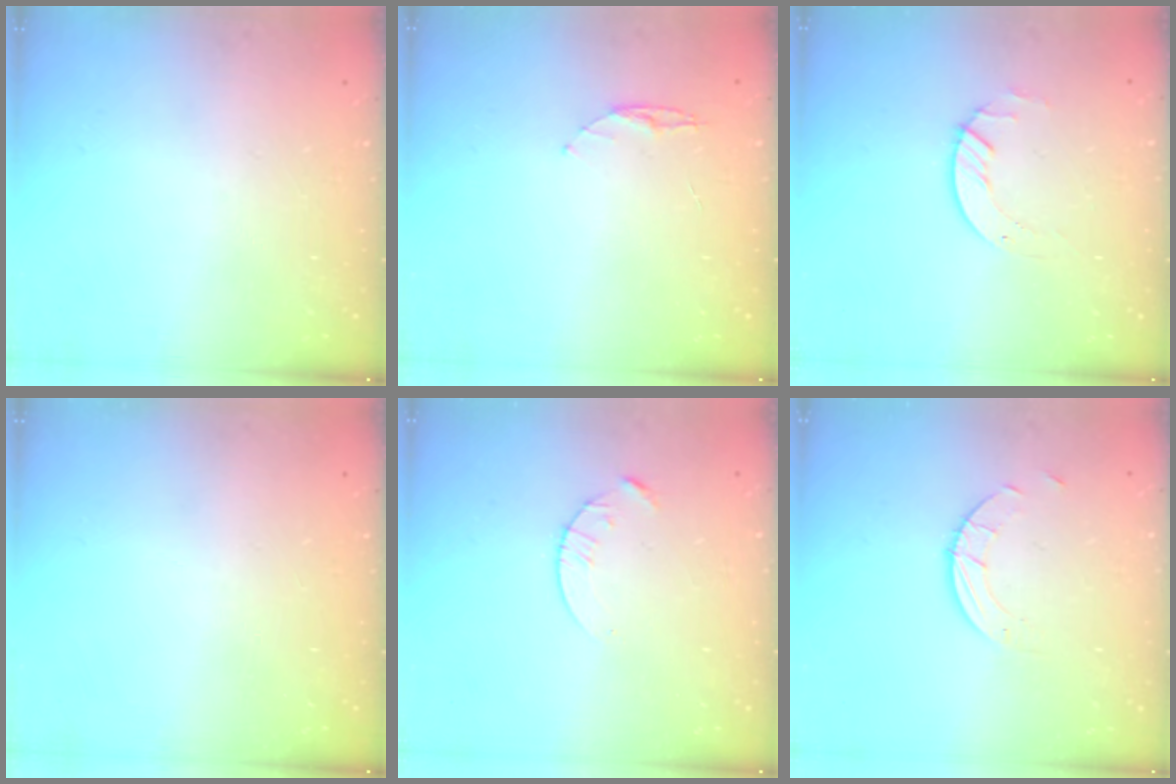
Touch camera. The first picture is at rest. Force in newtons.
{"total": 4.5, "press": 4.4, "slide": 0.4}
{"total": 2.6, "press": 2.6, "slide": 0.3}
{"total": 0.0}
{"total": 4.3, "press": 4.2, "slide": 0.5}
{"total": 2.5, "press": 2.5, "slide": 0.2}